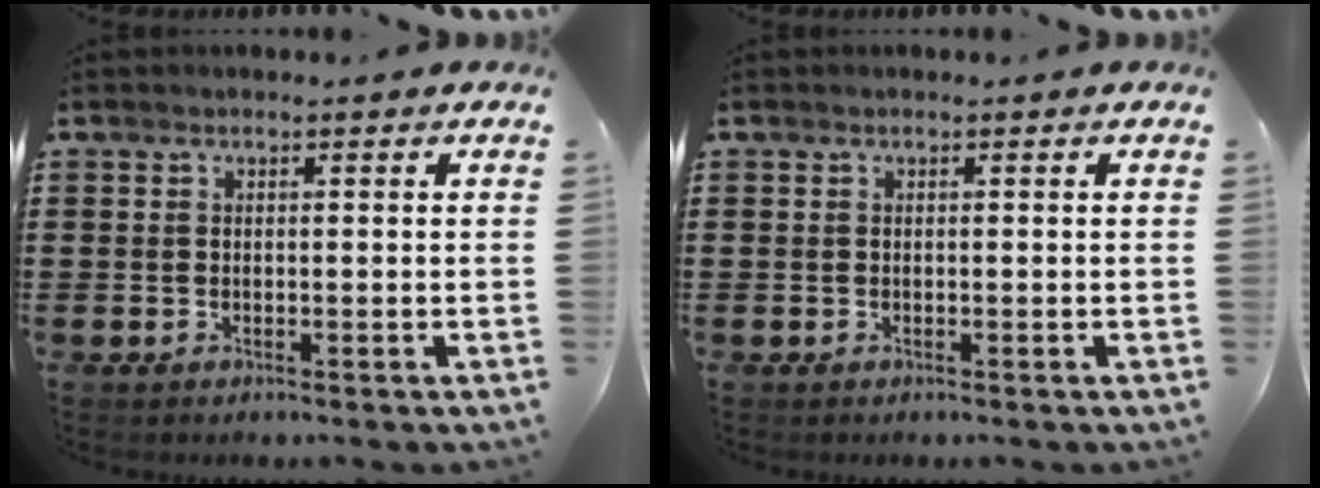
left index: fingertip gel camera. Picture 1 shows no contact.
{"total": 0.0}